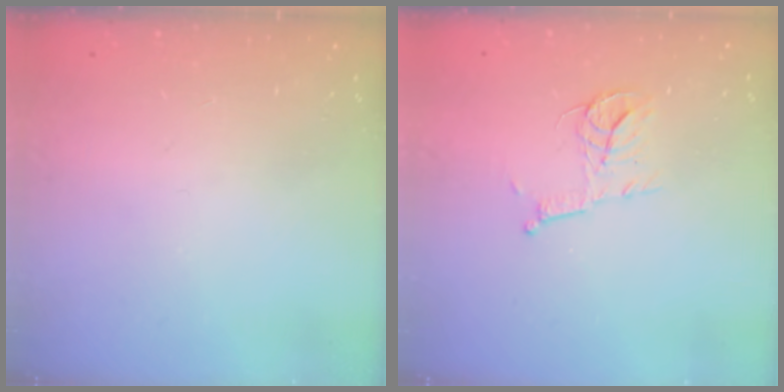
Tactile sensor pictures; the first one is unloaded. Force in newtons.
{"total": 8.0, "press": 8.0, "slide": 0.3}